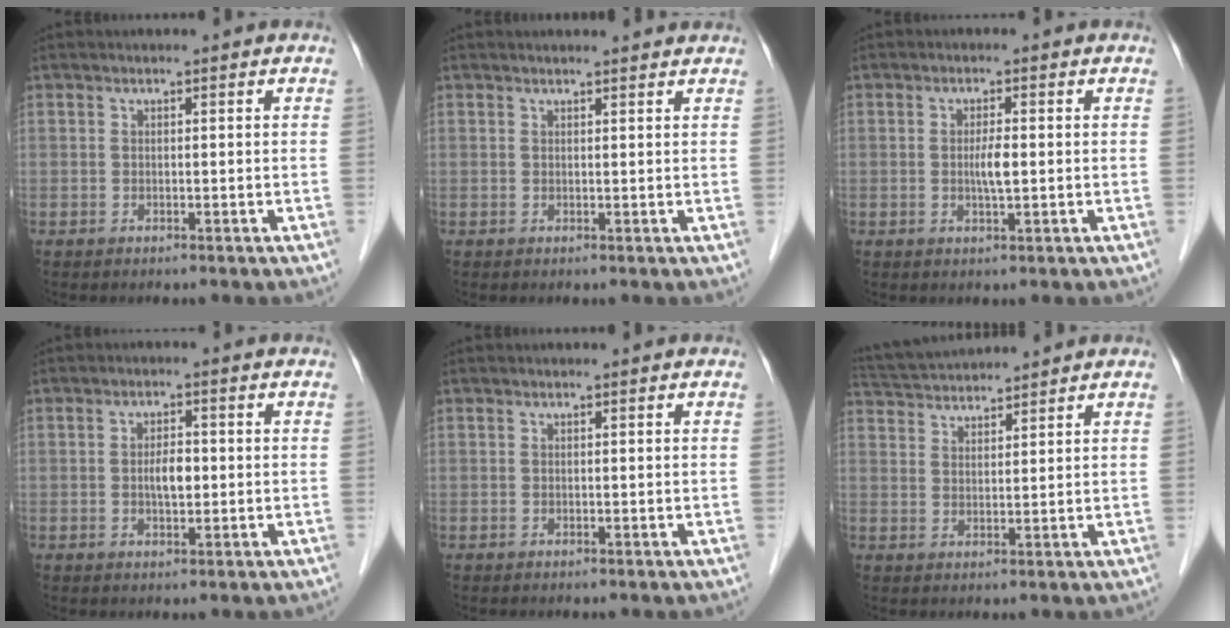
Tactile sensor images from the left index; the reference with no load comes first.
{"total": 3.8, "force": [3.7, 0.3, 0.8], "torque": [-0.014, 0.010, 0.039]}
{"total": 2.6, "force": [-0.1, 0.3, 2.6], "torque": [-0.049, -0.002, -0.002]}
{"total": 3.1, "force": [-0.1, 1.3, 2.8], "torque": [-0.050, 0.002, -0.002]}
{"total": 0.0}
{"total": 8.0, "force": [7.8, 0.2, 1.8], "torque": [-0.041, 0.034, 0.135]}